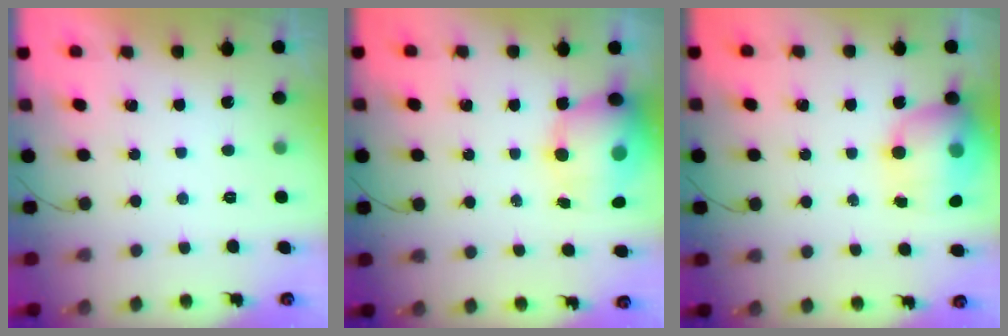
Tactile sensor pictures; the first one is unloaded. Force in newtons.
{"total": 11.1, "press": 10.8, "slide": 2.6}
{"total": 13.2, "press": 12.8, "slide": 3.4}